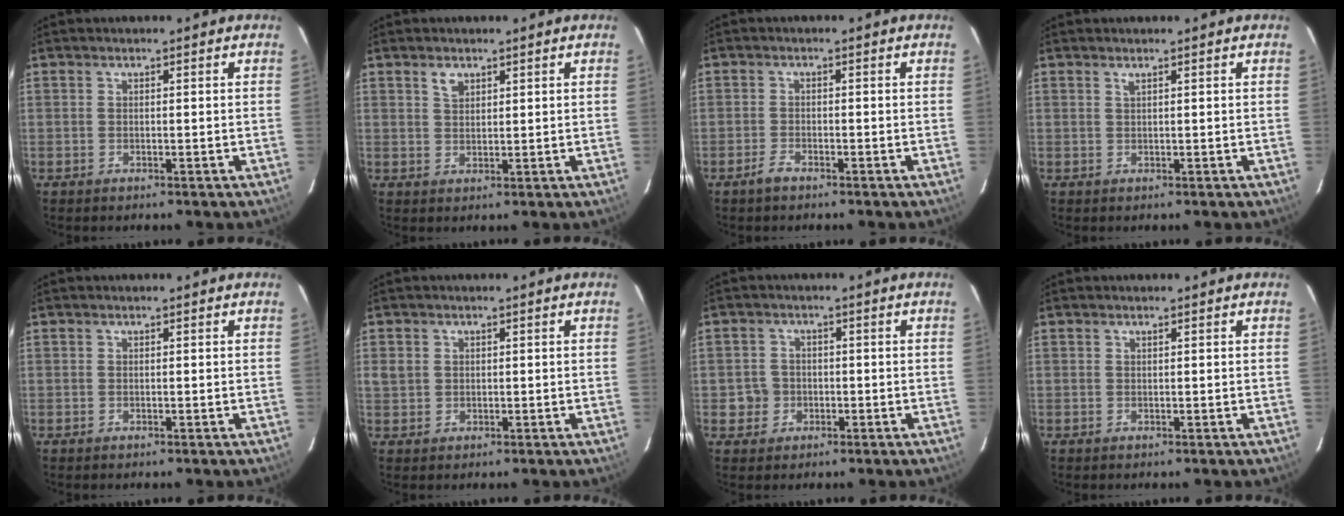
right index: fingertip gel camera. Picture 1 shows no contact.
{"total": 2.4, "force": [1.5, 1.5, 1.2], "torque": [-0.018, 0.006, 0.028]}
{"total": 2.1, "force": [-1.7, 0.7, 0.9], "torque": [-0.025, 0.000, -0.034]}
{"total": 0.5, "force": [0.4, -0.1, 0.3], "torque": [-0.006, 0.001, 0.006]}
{"total": 0.0}
{"total": 2.5, "force": [0.5, 2.3, 1.0], "torque": [-0.017, 0.004, 0.011]}
{"total": 3.7, "force": [-0.9, 3.5, 0.4], "torque": [-0.011, 0.012, -0.011]}
{"total": 0.0}